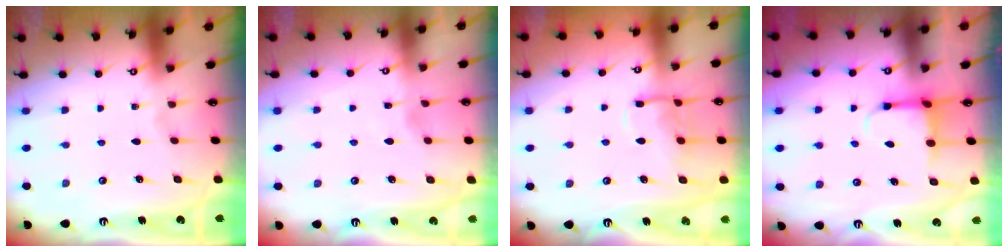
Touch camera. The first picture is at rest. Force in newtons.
{"total": 2.9, "press": 2.9, "slide": 0.4}
{"total": 10.2, "press": 10.2, "slide": 1.1}
{"total": 4.0, "press": 3.8, "slide": 1.3}